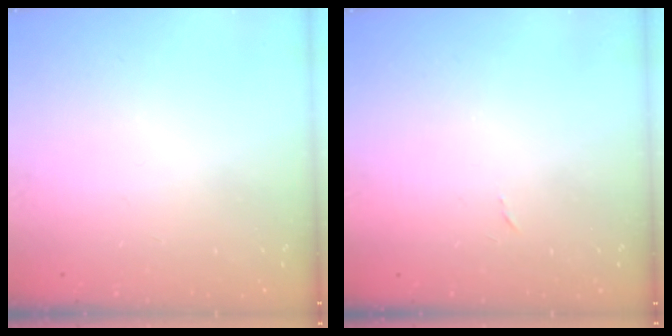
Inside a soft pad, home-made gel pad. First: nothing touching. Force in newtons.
{"total": 2.4, "press": 2.4, "slide": 0.4}